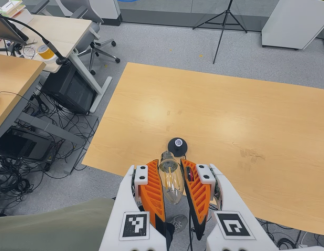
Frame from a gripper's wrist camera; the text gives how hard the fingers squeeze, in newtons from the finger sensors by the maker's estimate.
{"total": 19.7, "left": 21.3, "right": 18.2}